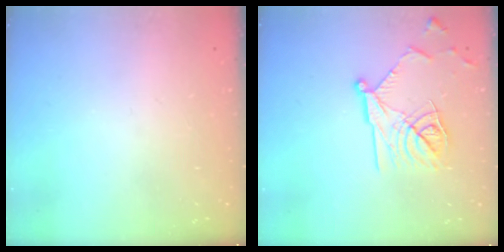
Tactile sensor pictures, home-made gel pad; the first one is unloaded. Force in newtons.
{"total": 16.1, "press": 16.1, "slide": 0.6}